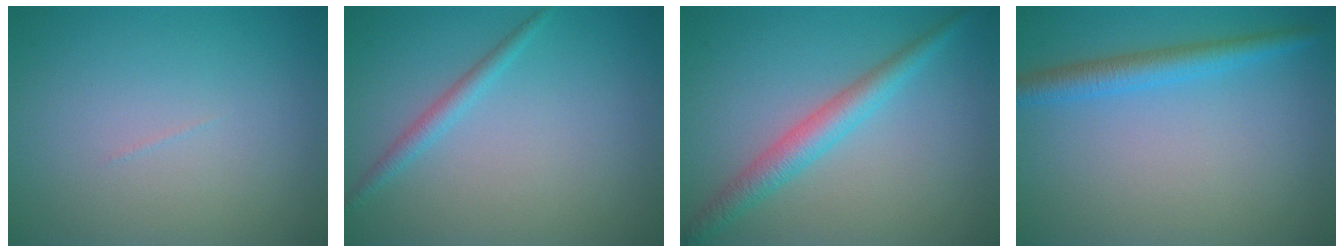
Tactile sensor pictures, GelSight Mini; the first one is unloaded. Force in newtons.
{"total": 1.6, "press": 1.6, "slide": 0.1}
{"total": 3.3, "press": 3.3, "slide": 0.0}
{"total": 3.0, "press": 3.0, "slide": 0.0}